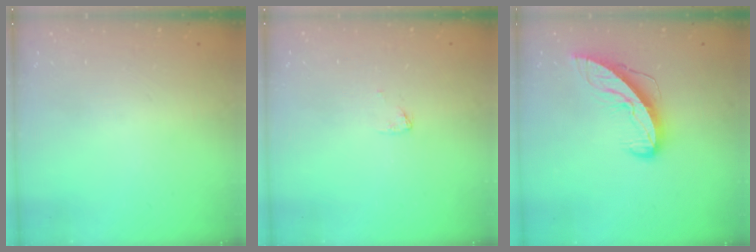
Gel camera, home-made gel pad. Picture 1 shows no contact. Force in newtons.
{"total": 2.6, "press": 2.6, "slide": 0.2}
{"total": 9.1, "press": 9.1, "slide": 0.6}